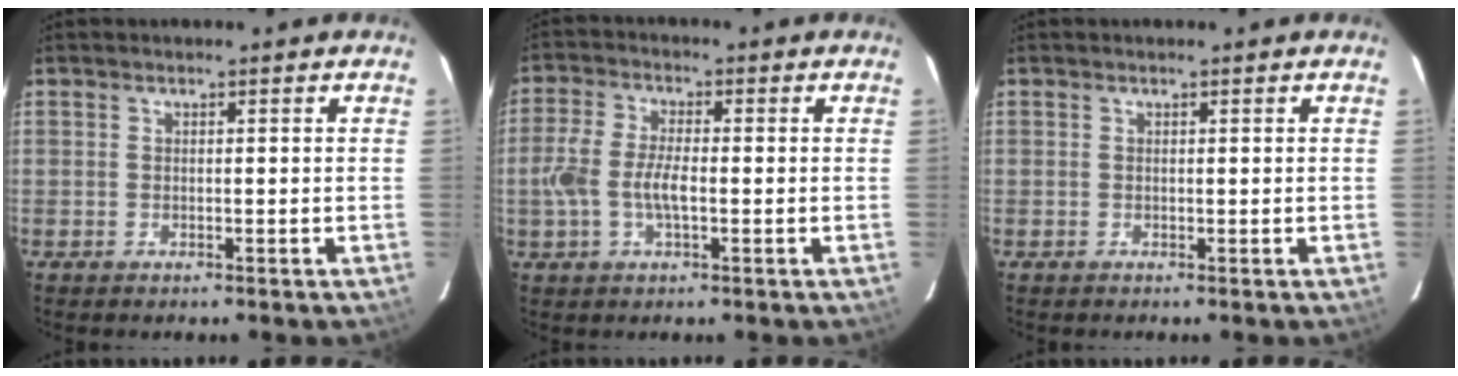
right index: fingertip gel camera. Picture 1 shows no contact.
{"total": 7.0, "force": [-1.4, 2.9, 6.2], "torque": [-0.133, 0.000, -0.028]}
{"total": 0.0}